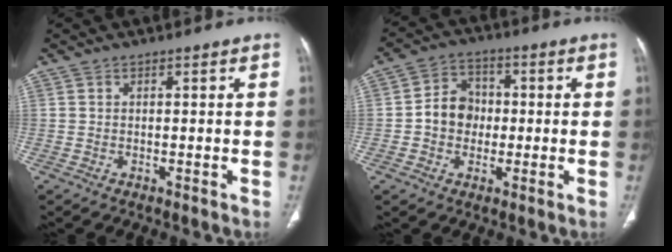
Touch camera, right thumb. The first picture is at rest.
{"total": 7.6, "force": [-0.5, 6.5, 3.8], "torque": [-0.032, 0.021, -0.019]}